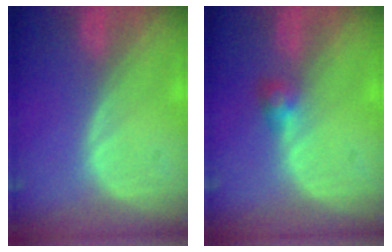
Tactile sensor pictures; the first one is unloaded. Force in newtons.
{"total": 2.5, "press": 2.5, "slide": 0.5}